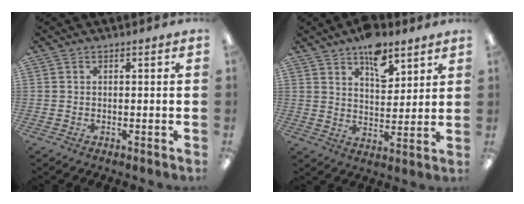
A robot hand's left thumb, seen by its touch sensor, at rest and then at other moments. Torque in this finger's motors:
{"motor_torque": [0.97, 0.56, 1.33, -0.75, 0.05]}